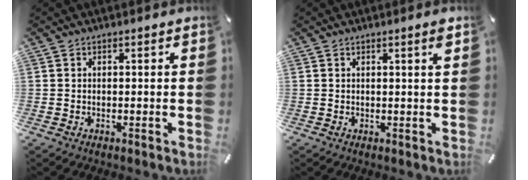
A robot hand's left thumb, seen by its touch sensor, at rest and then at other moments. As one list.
[{"total": 1.9, "force": [0.8, 0.1, 1.7], "torque": [-0.028, -0.003, 0.011]}]